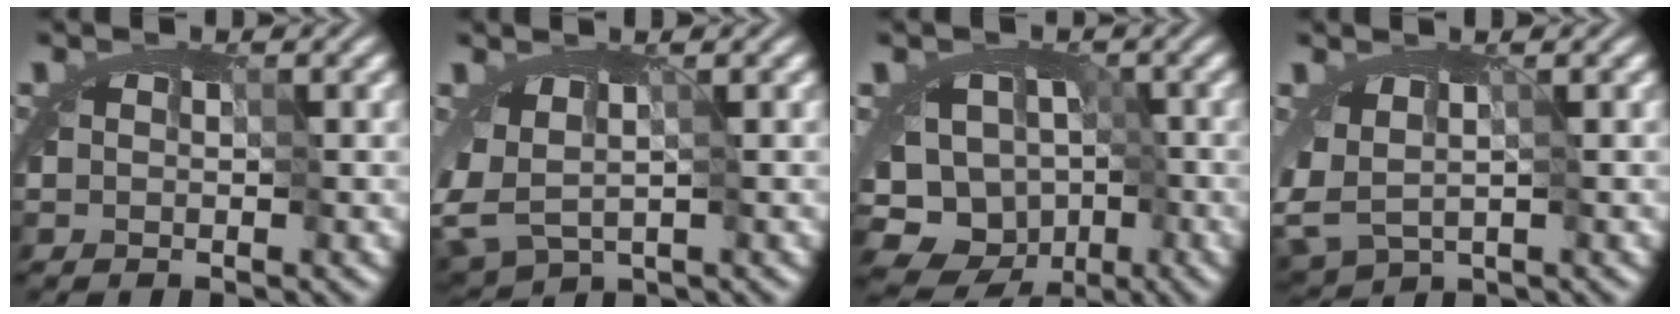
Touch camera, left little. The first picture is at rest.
{"total": 2.7, "force": [0.2, 1.4, 2.4], "torque": [-0.044, -0.003, 0.010]}
{"total": 11.3, "force": [-4.9, 9.3, 4.2], "torque": [-0.055, -0.013, -0.073]}
{"total": 2.3, "force": [0.2, 1.1, 2.1], "torque": [-0.041, -0.002, 0.009]}